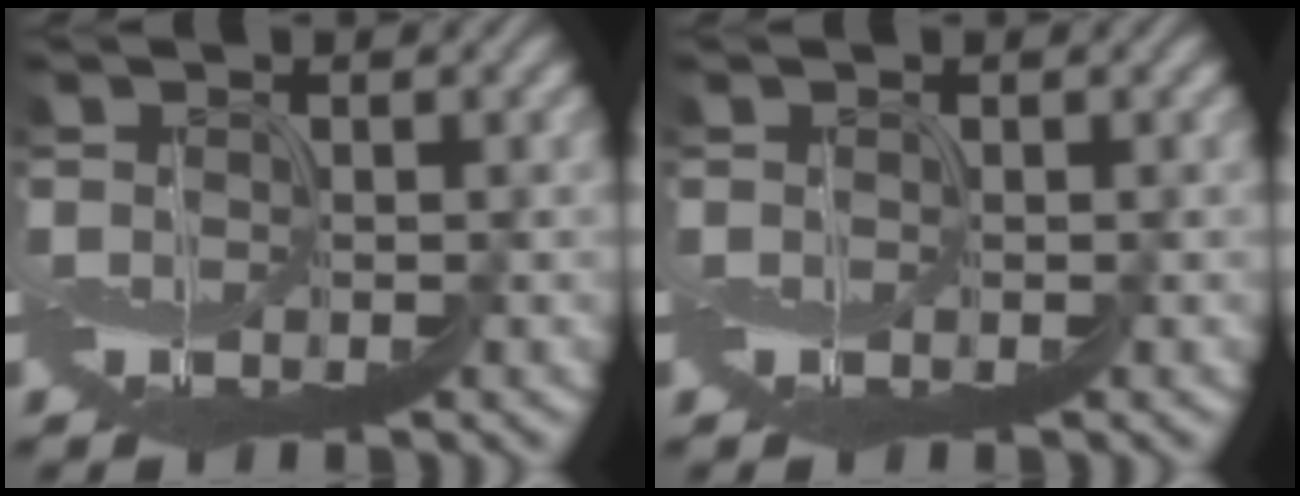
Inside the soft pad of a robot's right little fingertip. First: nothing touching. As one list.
[{"total": 0.0}]